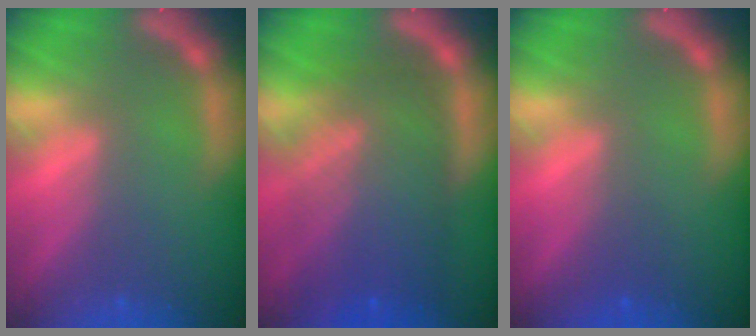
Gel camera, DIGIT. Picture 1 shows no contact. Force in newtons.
{"total": 10.1}
{"total": 1.0}